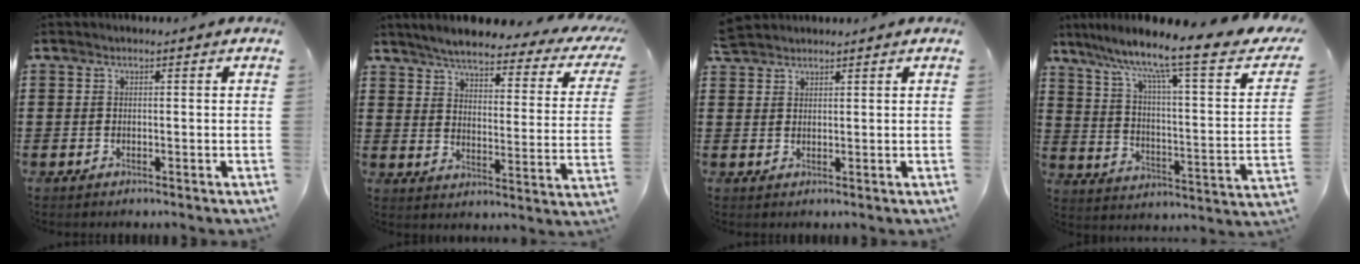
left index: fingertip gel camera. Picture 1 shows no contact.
{"total": 4.5, "force": [4.0, 0.2, 2.1], "torque": [-0.063, -0.028, 0.062]}
{"total": 2.2, "force": [2.1, 0.6, 0.2], "torque": [-0.008, 0.003, 0.043]}
{"total": 9.3, "force": [6.8, 0.4, 6.3], "torque": [-0.135, -0.057, 0.097]}